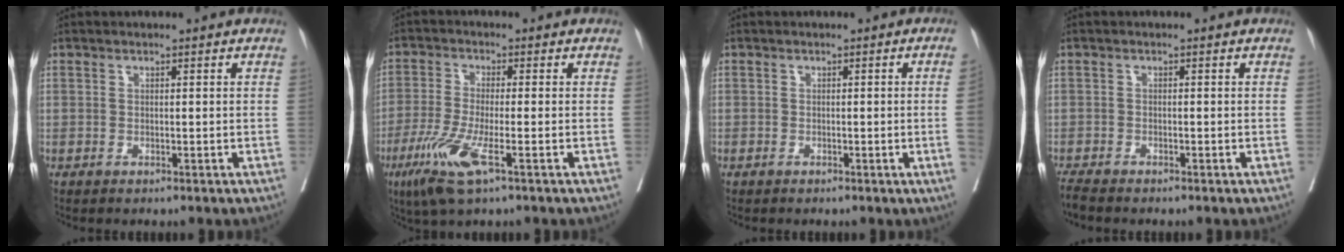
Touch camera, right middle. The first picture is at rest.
{"total": 8.2, "force": [-4.0, 0.9, 7.1], "torque": [-0.154, -0.024, -0.077]}
{"total": 2.5, "force": [-0.3, -1.1, 2.2], "torque": [-0.026, -0.002, -0.003]}
{"total": 2.5, "force": [-2.3, 0.2, 0.9], "torque": [-0.017, -0.009, -0.044]}